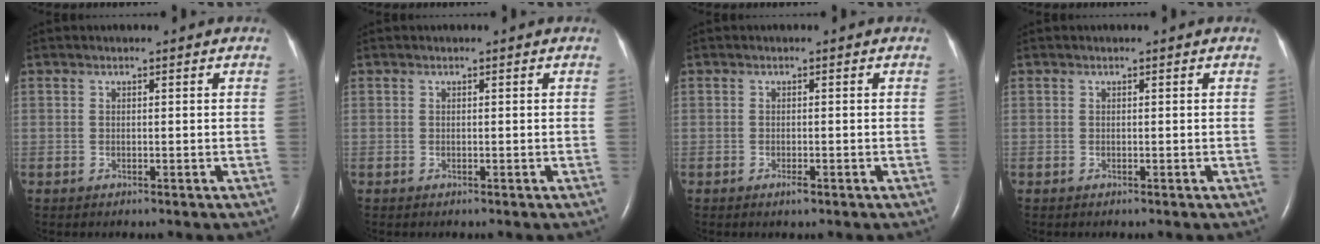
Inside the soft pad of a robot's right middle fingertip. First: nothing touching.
{"total": 0.0}
{"total": 1.0, "force": [-0.6, 0.2, 0.8], "torque": [-0.017, -0.002, -0.009]}
{"total": 0.0}